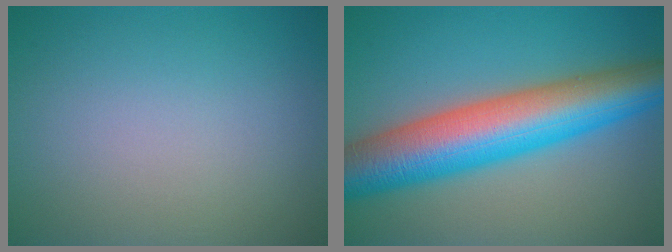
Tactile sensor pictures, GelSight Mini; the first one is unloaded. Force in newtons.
{"total": 11.5, "press": 11.5, "slide": 0.3}